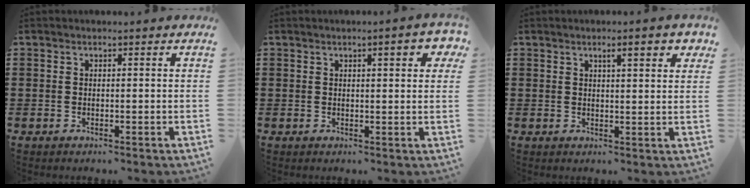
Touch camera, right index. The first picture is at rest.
{"total": 3.4, "force": [1.4, 0.7, 3.0], "torque": [-0.045, -0.001, 0.019]}
{"total": 3.4, "force": [1.8, 0.6, 2.8], "torque": [-0.043, -0.001, 0.026]}